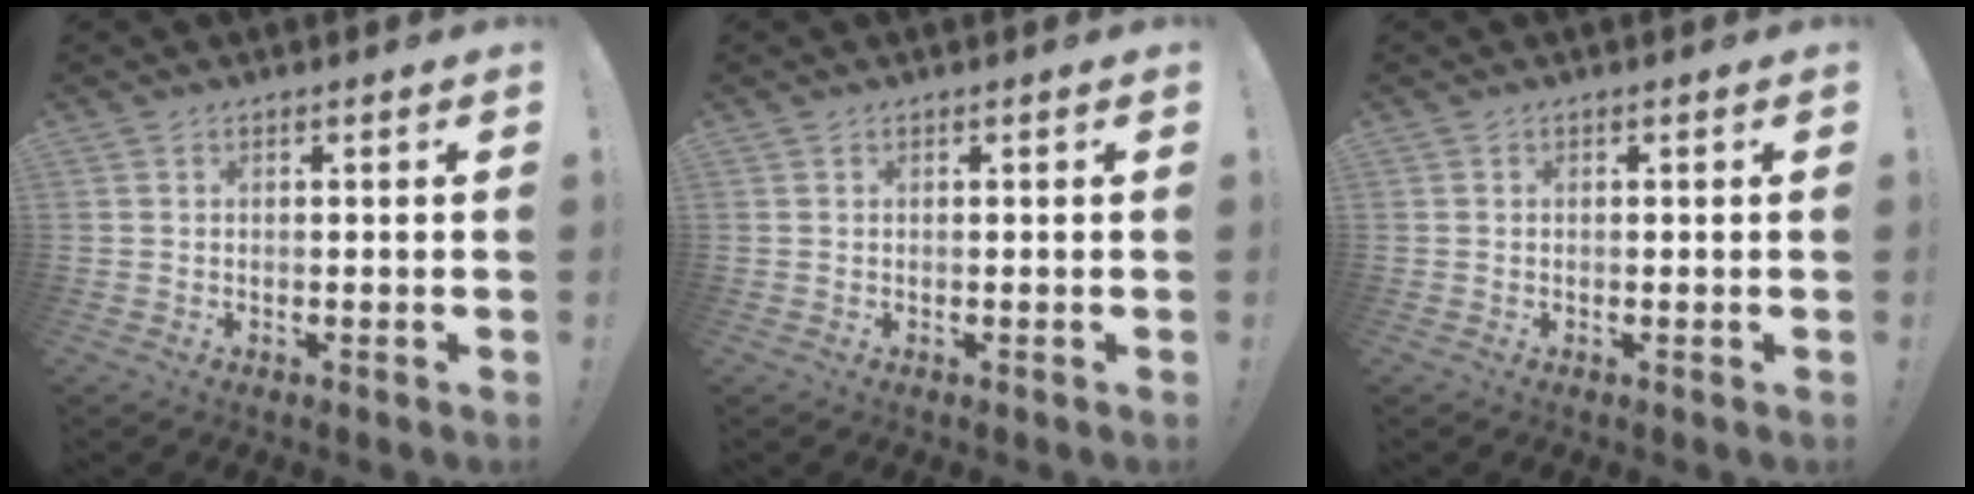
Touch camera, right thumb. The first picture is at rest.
{"total": 0.0}
{"total": 0.0}